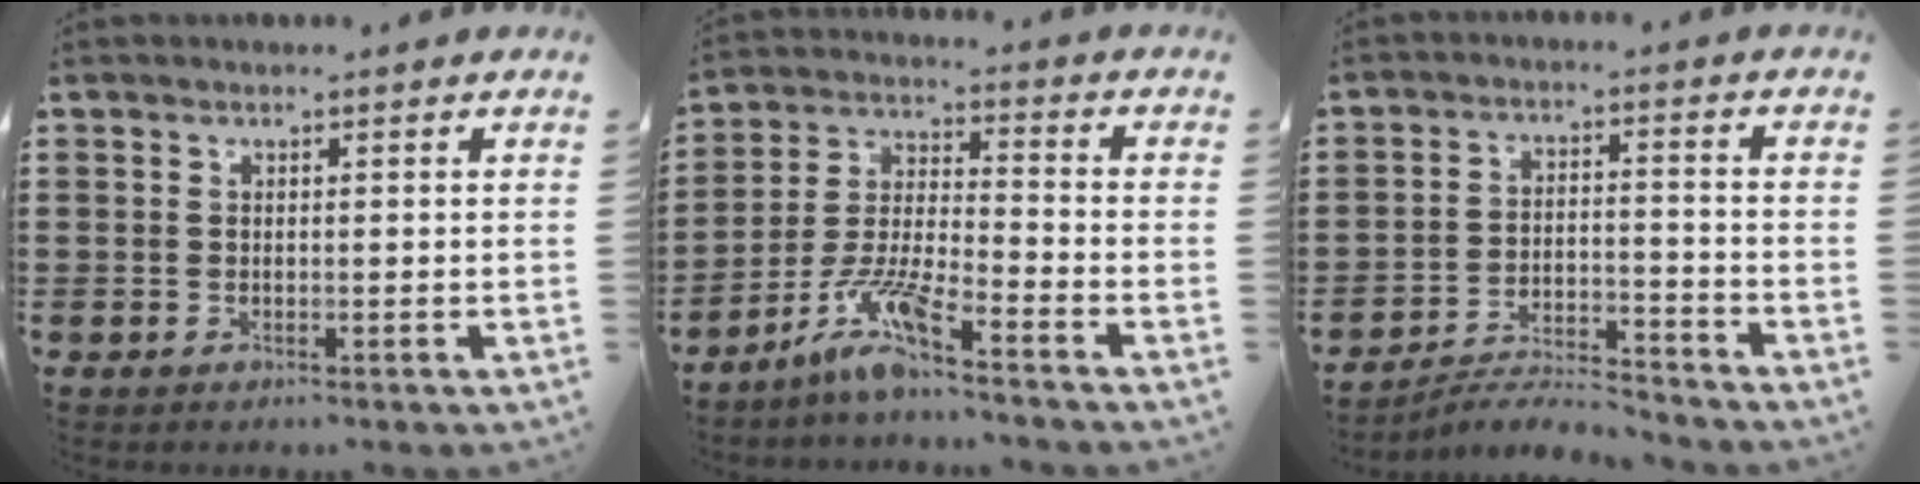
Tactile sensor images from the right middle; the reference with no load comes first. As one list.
[{"total": 8.4, "force": [-6.4, 0.7, 5.3], "torque": [-0.126, -0.015, -0.128]}, {"total": 5.0, "force": [-4.9, 0.2, 1.0], "torque": [-0.025, 0.001, -0.103]}]